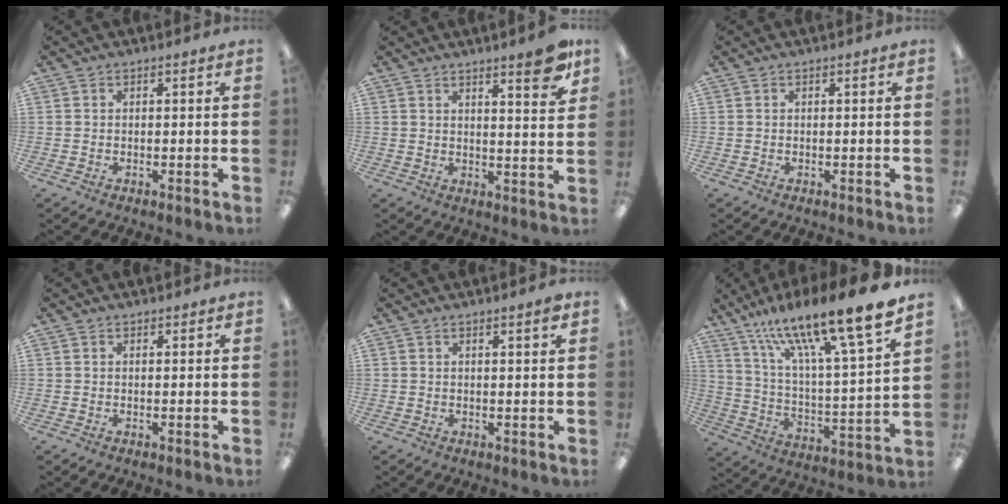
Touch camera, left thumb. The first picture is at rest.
{"total": 8.0, "force": [5.8, 1.4, 5.3], "torque": [-0.060, -0.037, 0.090]}
{"total": 0.0}
{"total": 0.6, "force": [0.5, 0.4, 0.1], "torque": [0.006, -0.003, 0.008]}
{"total": 1.8, "force": [1.4, 0.0, 1.1], "torque": [-0.016, -0.004, 0.022]}
{"total": 20.4, "force": [15.8, 2.6, 12.6], "torque": [-0.217, -0.107, 0.255]}